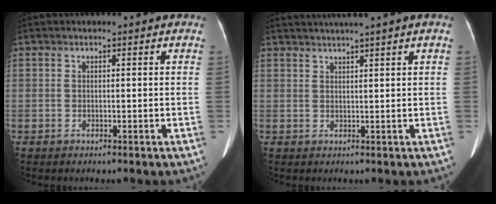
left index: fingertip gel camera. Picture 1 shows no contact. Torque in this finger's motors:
{"motor_torque": [0.51, -1.63, 0.11, -0.01]}